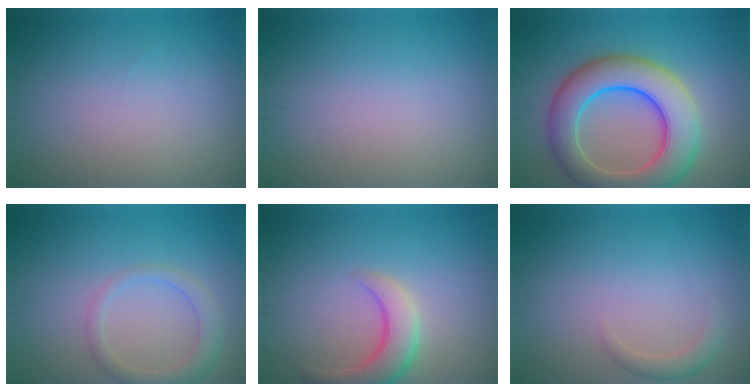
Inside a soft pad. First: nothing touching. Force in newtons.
{"total": 0.0}
{"total": 9.5, "press": 9.5, "slide": 0.3}
{"total": 2.6, "press": 2.6, "slide": 0.1}
{"total": 4.3, "press": 4.2, "slide": 0.6}
{"total": 1.5, "press": 1.5, "slide": 0.2}